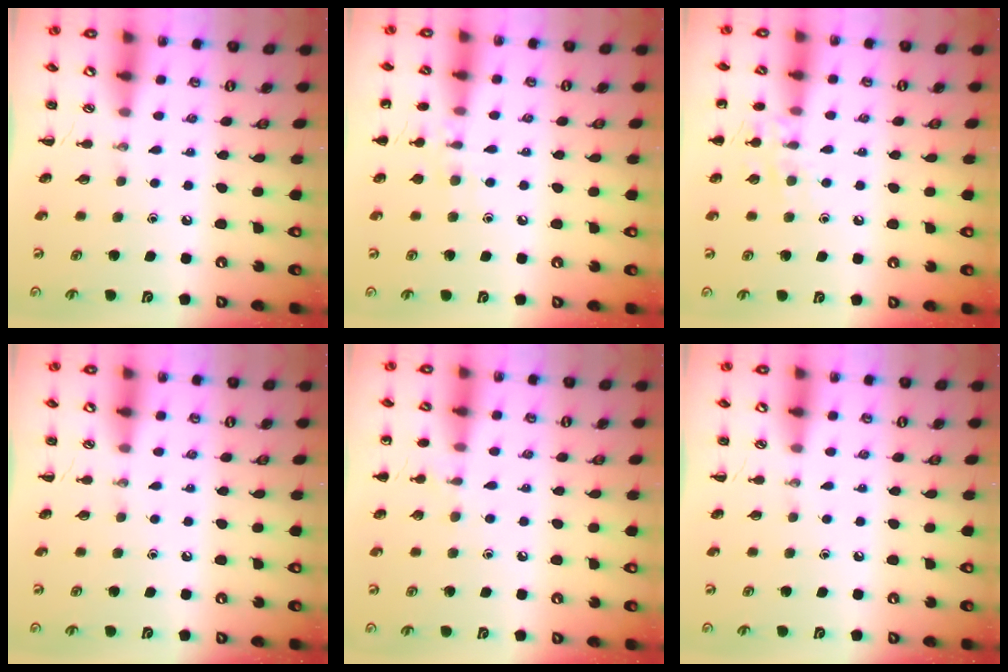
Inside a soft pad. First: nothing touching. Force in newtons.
{"total": 7.7, "press": 7.5, "slide": 2.1}
{"total": 9.2, "press": 9.1, "slide": 1.7}
{"total": 0.0}
{"total": 5.2, "press": 5.0, "slide": 1.6}
{"total": 0.0}